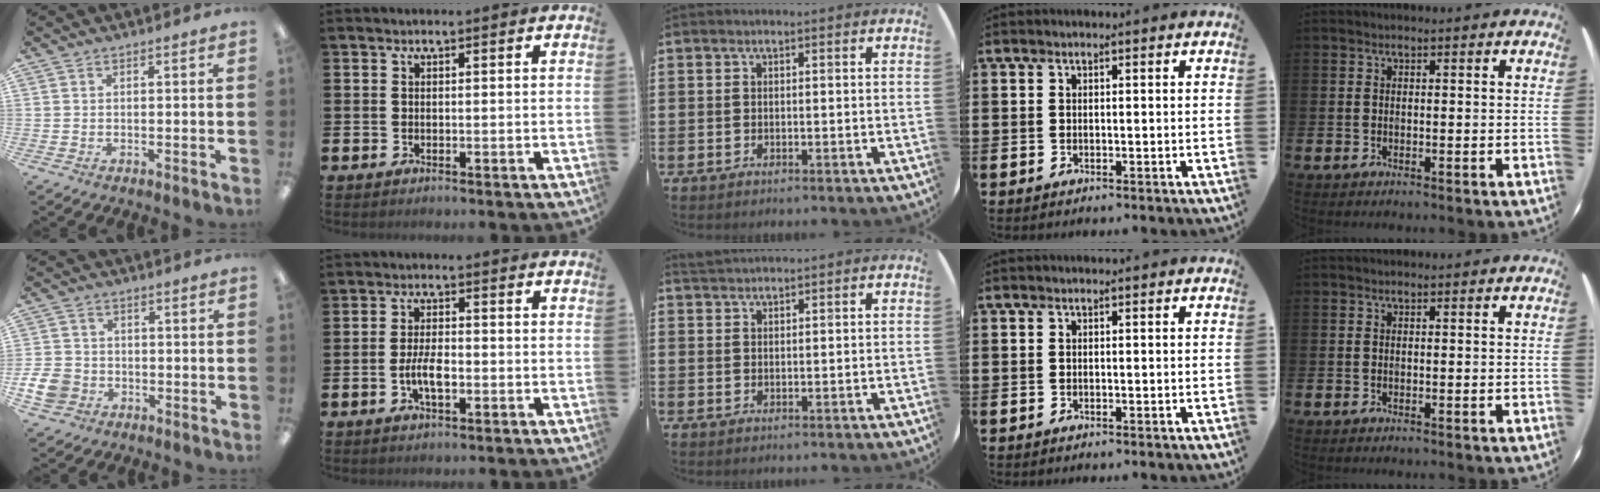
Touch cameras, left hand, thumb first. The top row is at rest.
{"thumb": {"total": 7.3, "force": [-2.4, 6.2, 3.2], "torque": [-0.078, 0.014, -0.045]}, "index": {"total": 4.0, "force": [-1.0, 1.6, 3.6], "torque": [-0.066, 0.003, -0.022]}, "middle": {"total": 1.4, "force": [1.4, 0.1, 0.0], "torque": [-0.001, 0.001, 0.027]}}